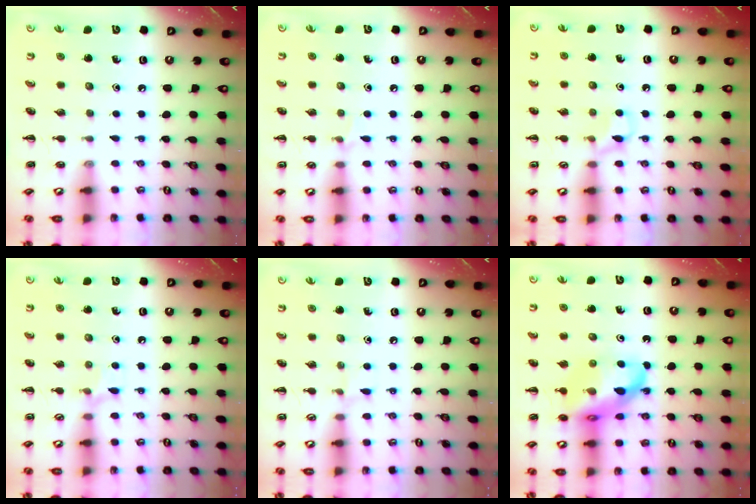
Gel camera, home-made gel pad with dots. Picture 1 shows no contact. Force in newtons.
{"total": 4.5, "press": 4.3, "slide": 1.6}
{"total": 6.2, "press": 5.9, "slide": 2.0}
{"total": 6.4, "press": 5.9, "slide": 2.4}
{"total": 3.7, "press": 3.5, "slide": 1.4}
{"total": 18.3, "press": 18.0, "slide": 3.6}